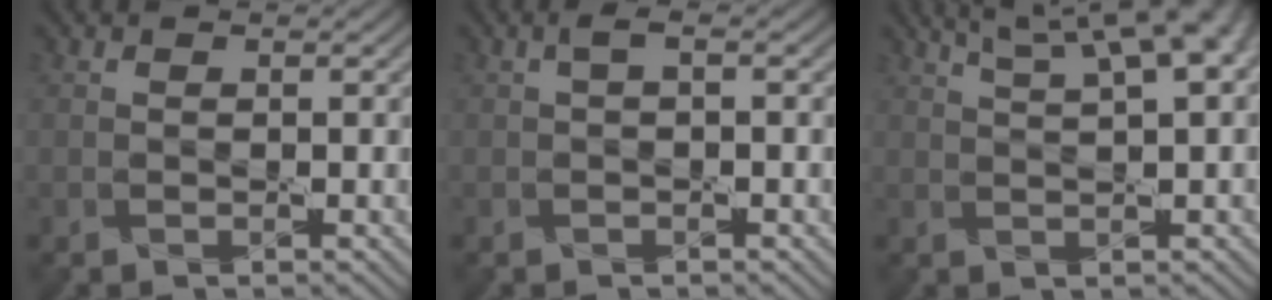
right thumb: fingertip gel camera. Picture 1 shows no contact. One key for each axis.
{"total": 1.1, "fx": 0.0, "fy": 0.2, "fz": 1.1, "tx": -0.022, "ty": 0.006, "tz": -0.001}
{"total": 9.6, "fx": 5.2, "fy": 2.4, "fz": 7.6, "tx": -0.105, "ty": 0.035, "tz": 0.060}